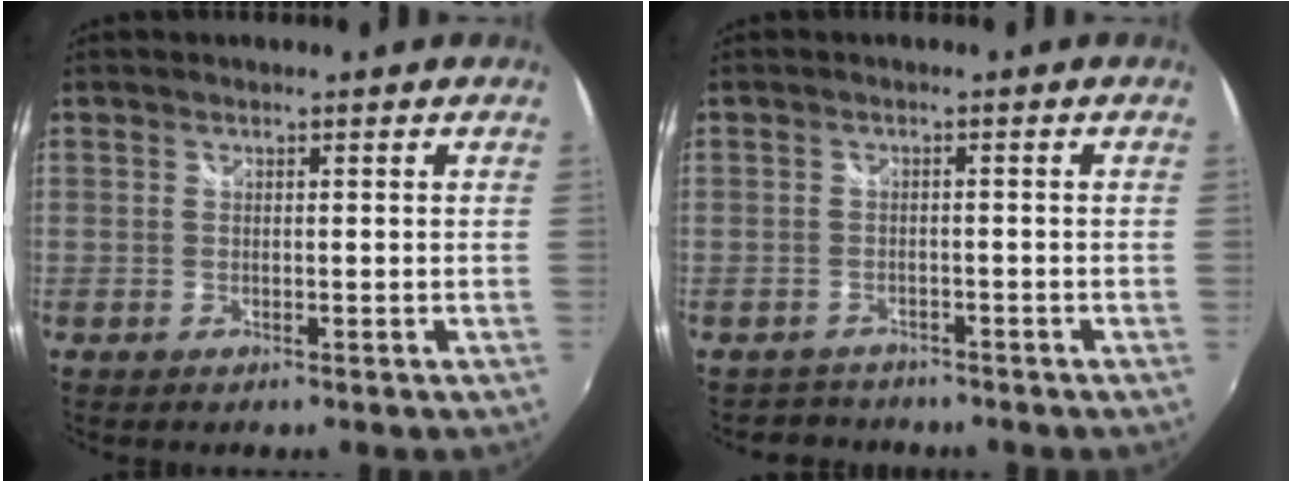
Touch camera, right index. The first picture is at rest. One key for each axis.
{"total": 3.0, "fx": -2.6, "fy": 1.5, "fz": -0.3, "tx": -0.009, "ty": 0.005, "tz": -0.043}